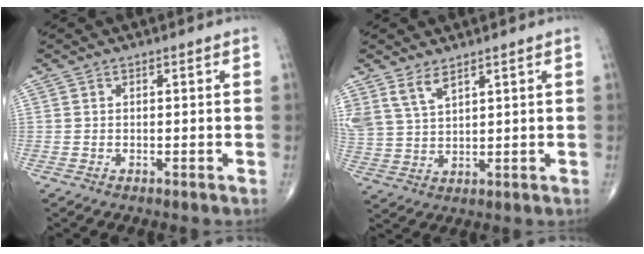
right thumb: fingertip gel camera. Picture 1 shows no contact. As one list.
[{"total": 5.8, "force": [4.0, 2.4, 3.4], "torque": [-0.066, -0.016, 0.090]}]